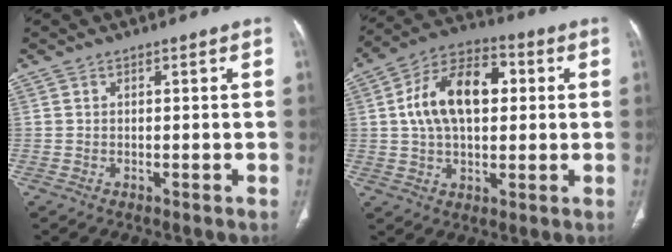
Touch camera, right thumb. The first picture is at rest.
{"total": 15.4, "force": [2.4, 9.1, 12.1], "torque": [-0.198, 0.024, 0.035]}